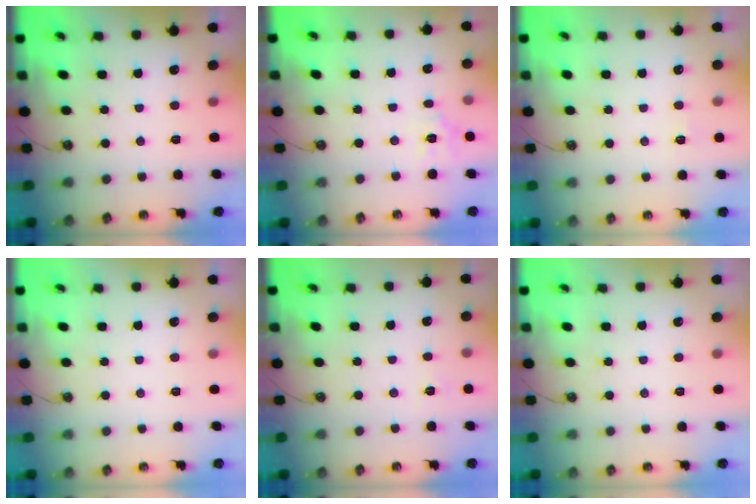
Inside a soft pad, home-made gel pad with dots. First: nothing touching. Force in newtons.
{"total": 5.2, "press": 5.2, "slide": 0.4}
{"total": 3.4, "press": 3.4, "slide": 0.4}
{"total": 0.0}
{"total": 2.6, "press": 2.6, "slide": 0.3}
{"total": 0.0}